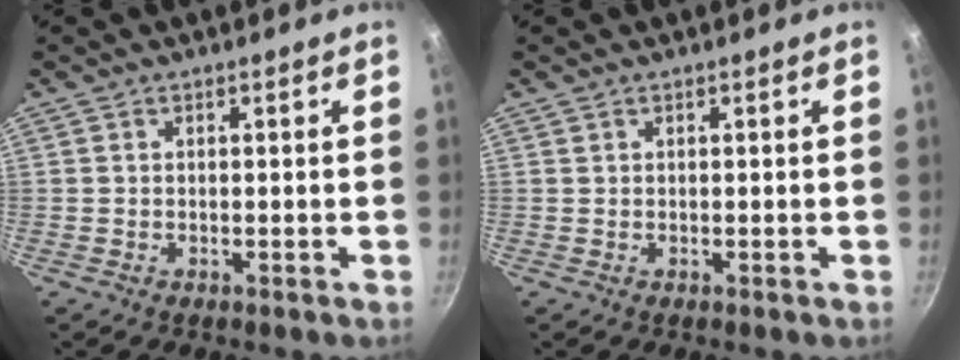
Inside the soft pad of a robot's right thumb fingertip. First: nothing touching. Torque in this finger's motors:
{"motor_torque": [-0.22, 0.19, 0.37, -0.29, 0.00]}